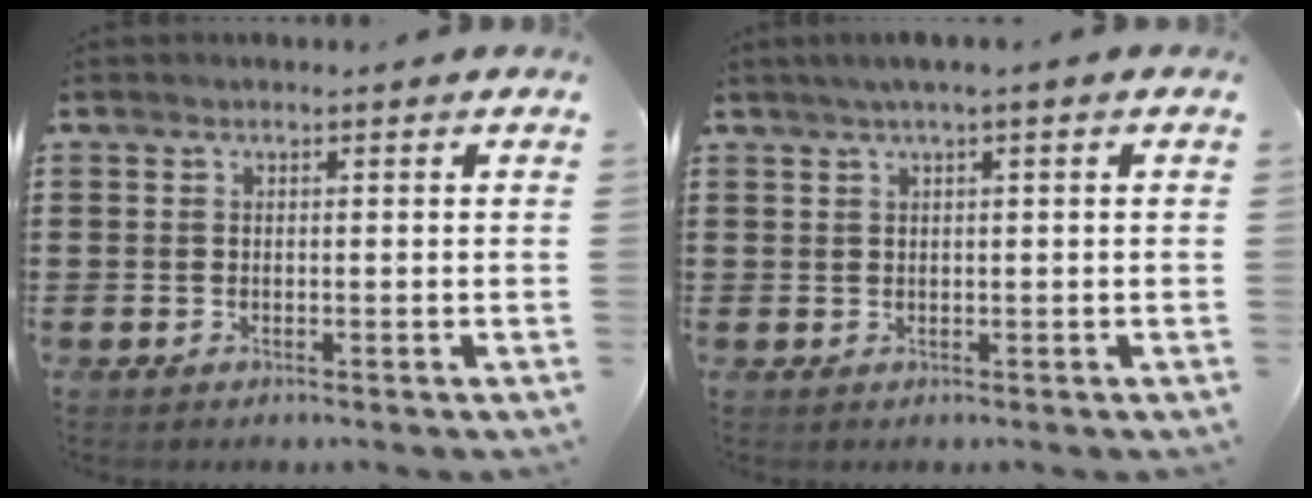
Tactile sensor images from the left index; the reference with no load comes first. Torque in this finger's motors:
{"motor_torque": [0.69, 0.72, 0.43, 0.04]}